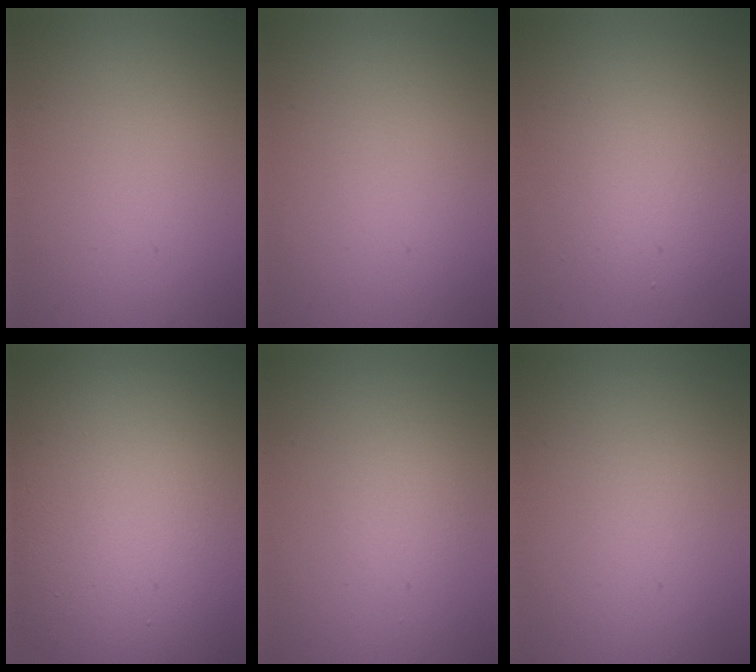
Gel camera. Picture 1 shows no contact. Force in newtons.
{"total": 0.0}
{"total": 4.0, "press": 4.0, "slide": 0.1}
{"total": 18.4, "press": 18.4, "slide": 0.5}
{"total": 1.2, "press": 1.2, "slide": 0.0}
{"total": 0.0}